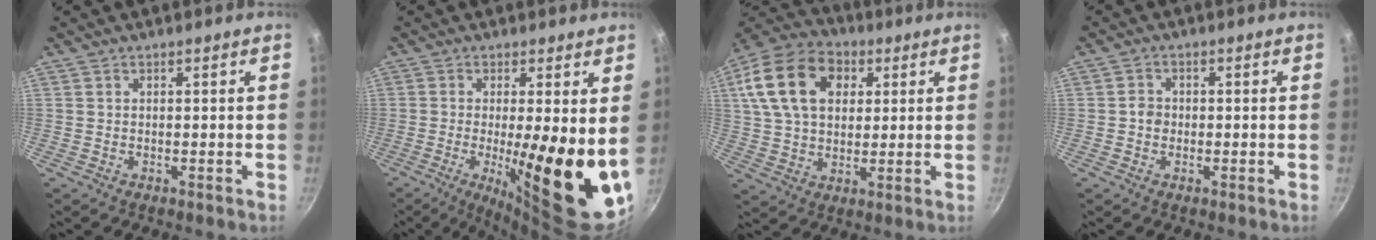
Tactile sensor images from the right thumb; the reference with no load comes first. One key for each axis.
{"total": 18.1, "fx": -1.2, "fy": 4.6, "fz": 17.5, "tx": -0.233, "ty": -0.032, "tz": -0.010}
{"total": 18.8, "fx": 5.8, "fy": 13.0, "fz": 12.2, "tx": -0.206, "ty": 0.014, "tz": 0.092}
{"total": 2.3, "fx": -0.3, "fy": 2.0, "fz": 1.0, "tx": -0.010, "ty": 0.009, "tz": -0.007}